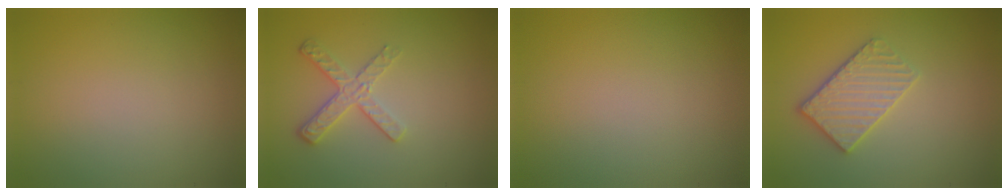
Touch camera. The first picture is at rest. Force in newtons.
{"total": 2.6, "press": 2.2, "slide": 1.4}
{"total": 0.0}
{"total": 3.3, "press": 3.1, "slide": 1.0}